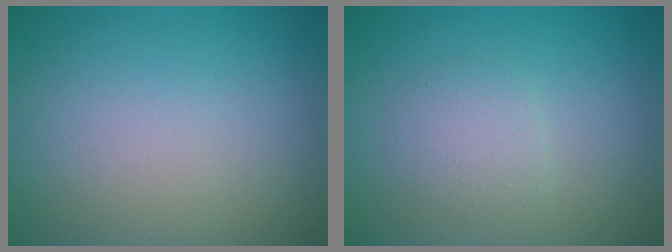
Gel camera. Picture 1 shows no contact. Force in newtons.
{"total": 1.7, "press": 1.7, "slide": 0.1}